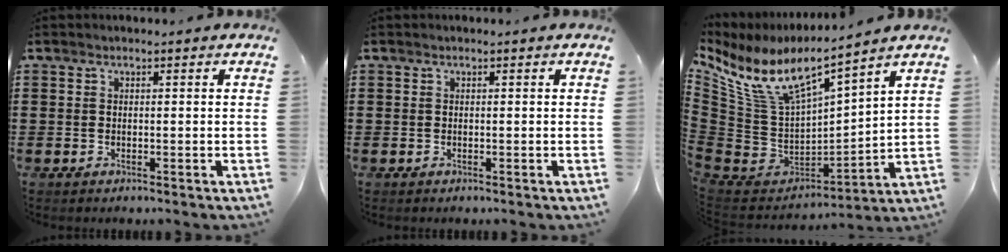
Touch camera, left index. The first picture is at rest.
{"total": 0.0}
{"total": 9.9, "force": [6.5, 2.9, 6.9], "torque": [-0.172, -0.052, 0.109]}